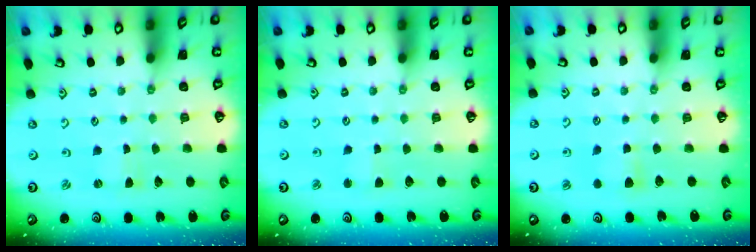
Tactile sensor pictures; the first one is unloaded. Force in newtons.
{"total": 2.3, "press": 2.3, "slide": 0.2}
{"total": 4.5, "press": 4.4, "slide": 0.8}